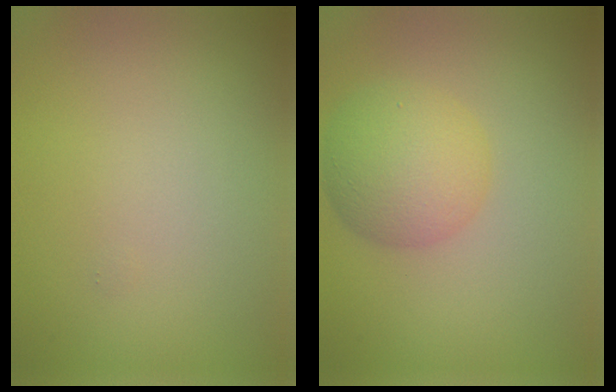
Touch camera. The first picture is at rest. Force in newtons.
{"total": 4.7, "press": 4.7, "slide": 0.1}